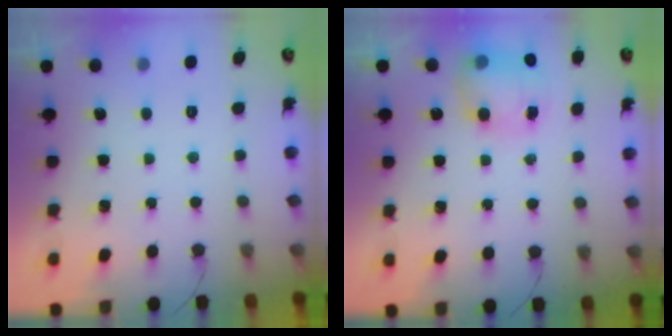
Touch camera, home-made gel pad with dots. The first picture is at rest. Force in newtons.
{"total": 8.4, "press": 8.3, "slide": 1.3}